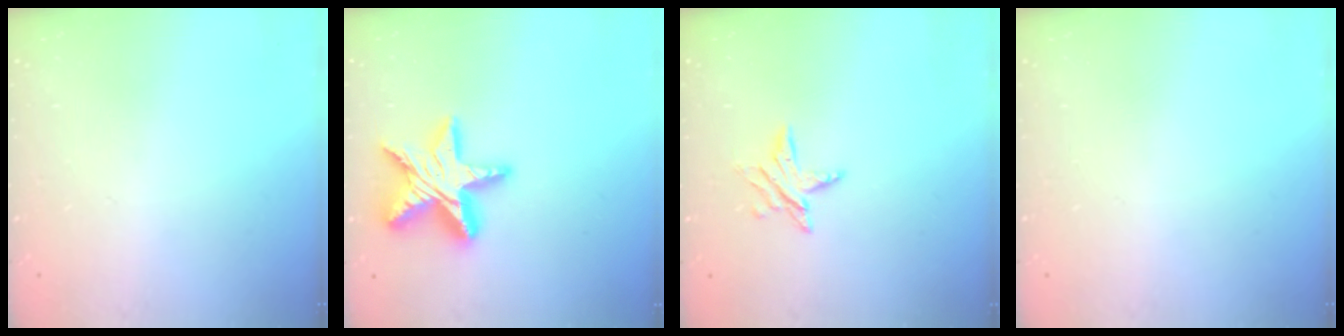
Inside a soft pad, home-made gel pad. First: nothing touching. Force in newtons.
{"total": 16.1, "press": 16.1, "slide": 1.2}
{"total": 6.7, "press": 6.6, "slide": 0.7}
{"total": 0.0}